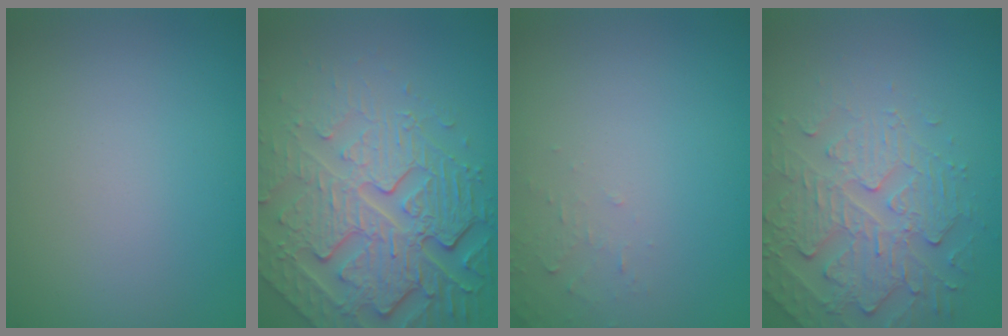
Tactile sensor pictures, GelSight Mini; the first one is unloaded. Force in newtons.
{"total": 8.2, "press": 5.8, "slide": 5.7}
{"total": 0.9, "press": 0.9, "slide": 0.1}
{"total": 4.9, "press": 3.7, "slide": 3.3}